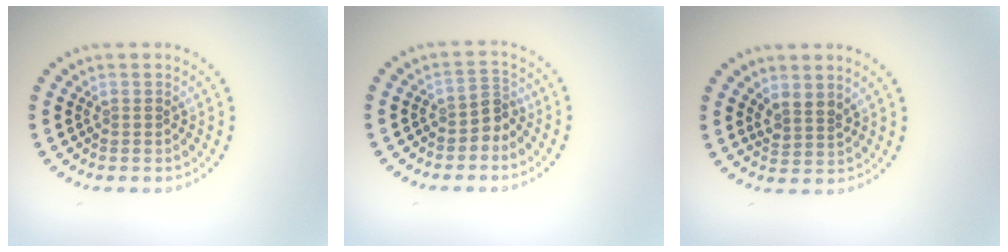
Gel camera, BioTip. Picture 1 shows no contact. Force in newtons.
{"total": 2.0, "press": 1.6, "slide": 1.3}
{"total": 1.8, "press": 1.3, "slide": 1.2}